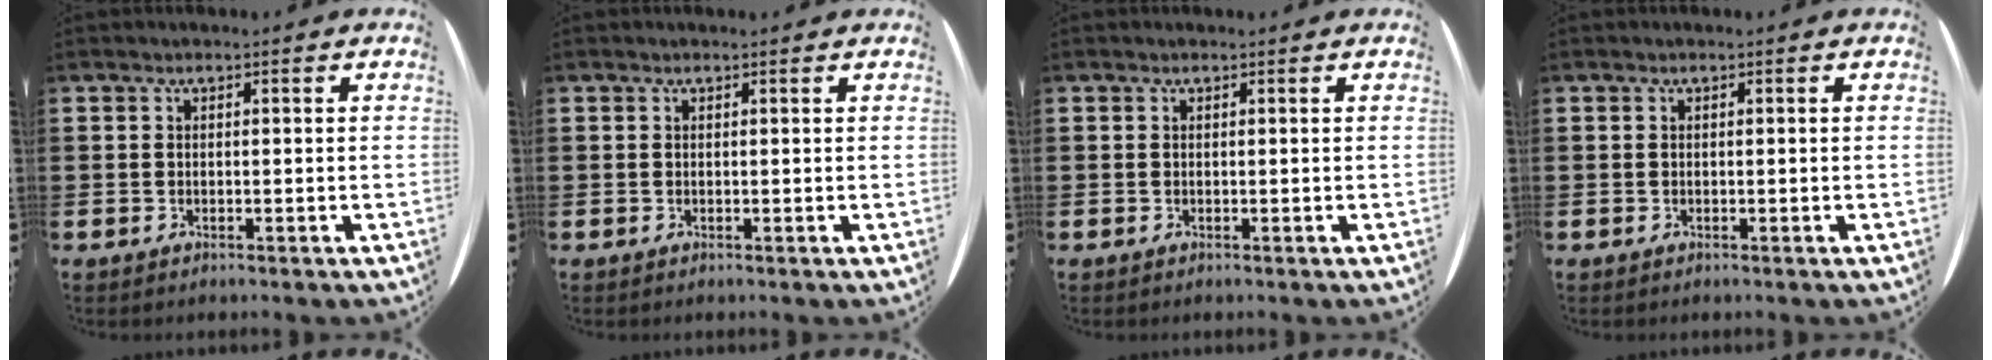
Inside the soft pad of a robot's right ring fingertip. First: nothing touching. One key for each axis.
{"total": 0.0}
{"total": 0.0}
{"total": 0.0}